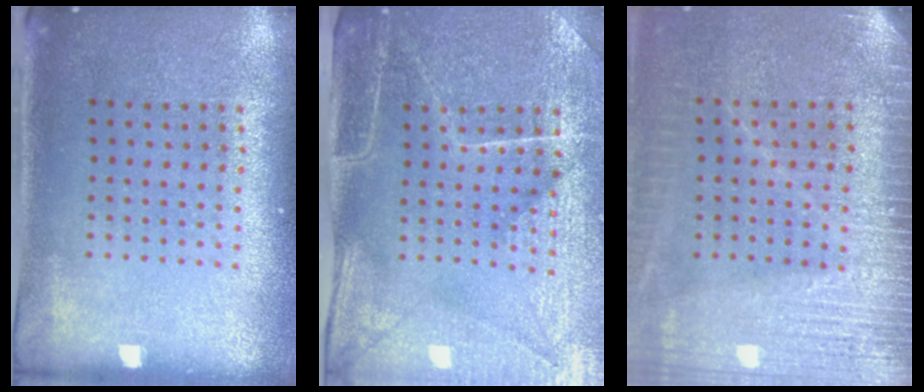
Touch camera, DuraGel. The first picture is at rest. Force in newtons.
{"total": 4.5, "press": 4.1, "slide": 1.9}
{"total": 3.6, "press": 3.2, "slide": 1.7}